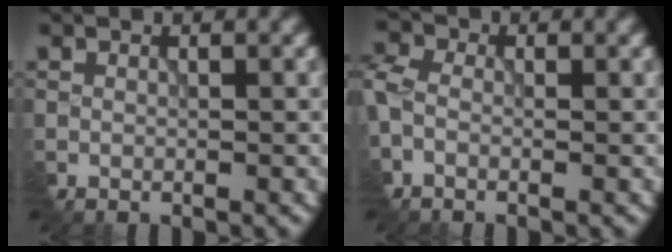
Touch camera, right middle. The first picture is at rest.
{"total": 3.4, "force": [-0.5, 2.6, 2.1], "torque": [-0.051, 0.006, -0.018]}